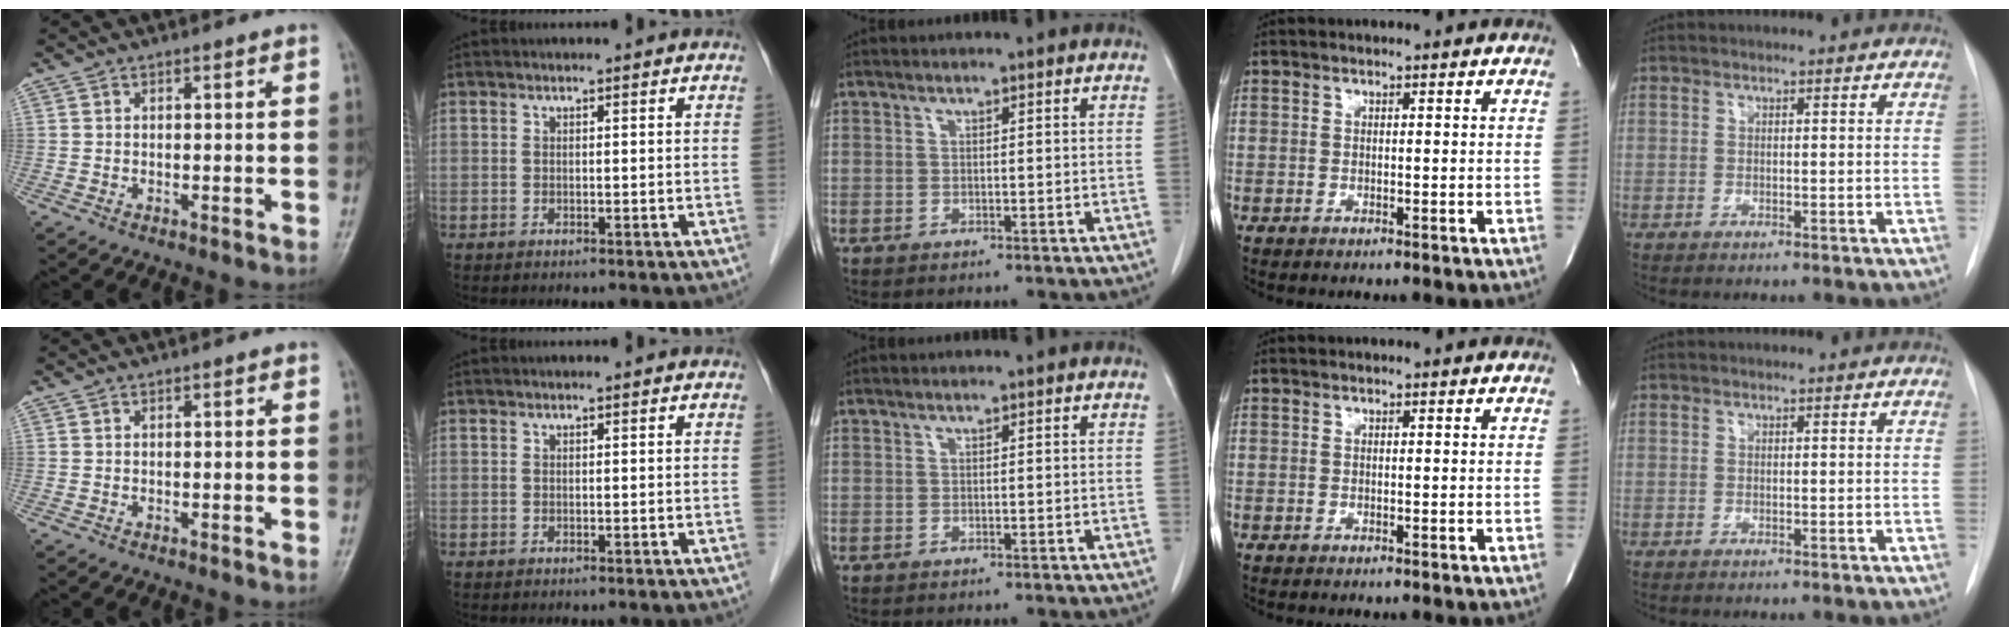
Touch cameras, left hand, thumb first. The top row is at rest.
{}